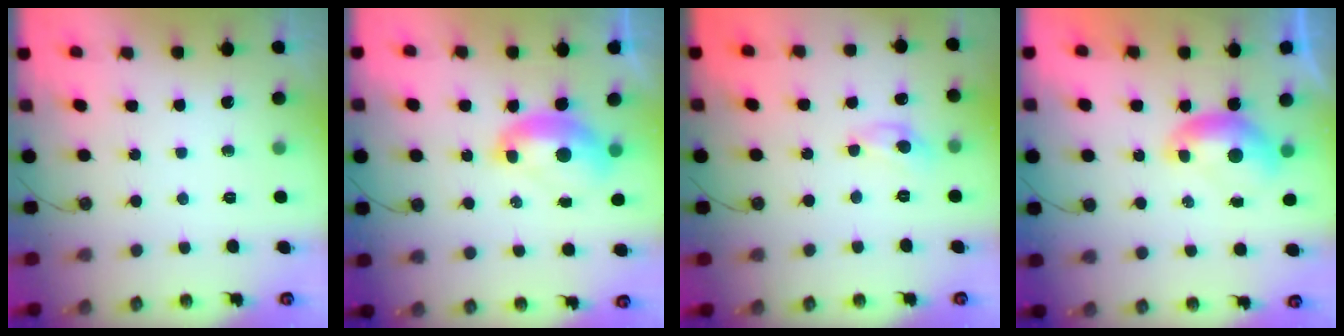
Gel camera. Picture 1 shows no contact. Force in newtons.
{"total": 2.1, "press": 2.0, "slide": 0.7}
{"total": 2.4, "press": 2.4, "slide": 0.3}
{"total": 0.0}